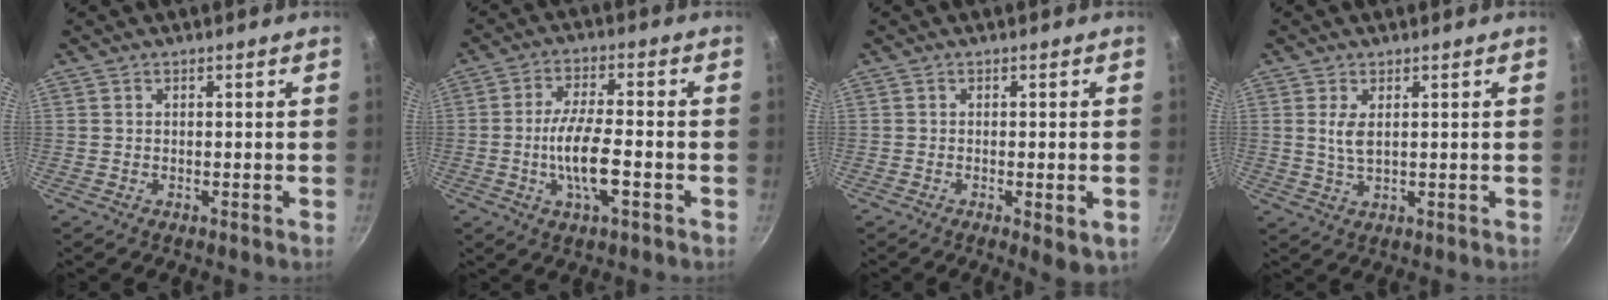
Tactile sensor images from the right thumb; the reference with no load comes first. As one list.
[{"total": 9.7, "force": [-2.6, 2.8, 8.9], "torque": [-0.164, 0.017, -0.053]}, {"total": 4.8, "force": [-1.4, 1.4, 4.3], "torque": [-0.062, -0.008, -0.018]}, {"total": 3.7, "force": [0.9, 1.7, 3.1], "torque": [-0.058, -0.010, 0.019]}]